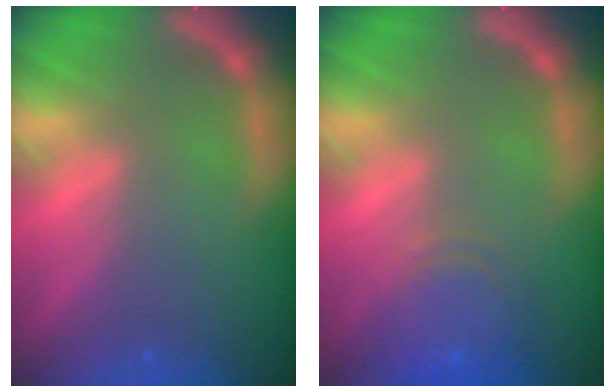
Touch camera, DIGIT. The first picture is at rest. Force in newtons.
{"total": 5.5}